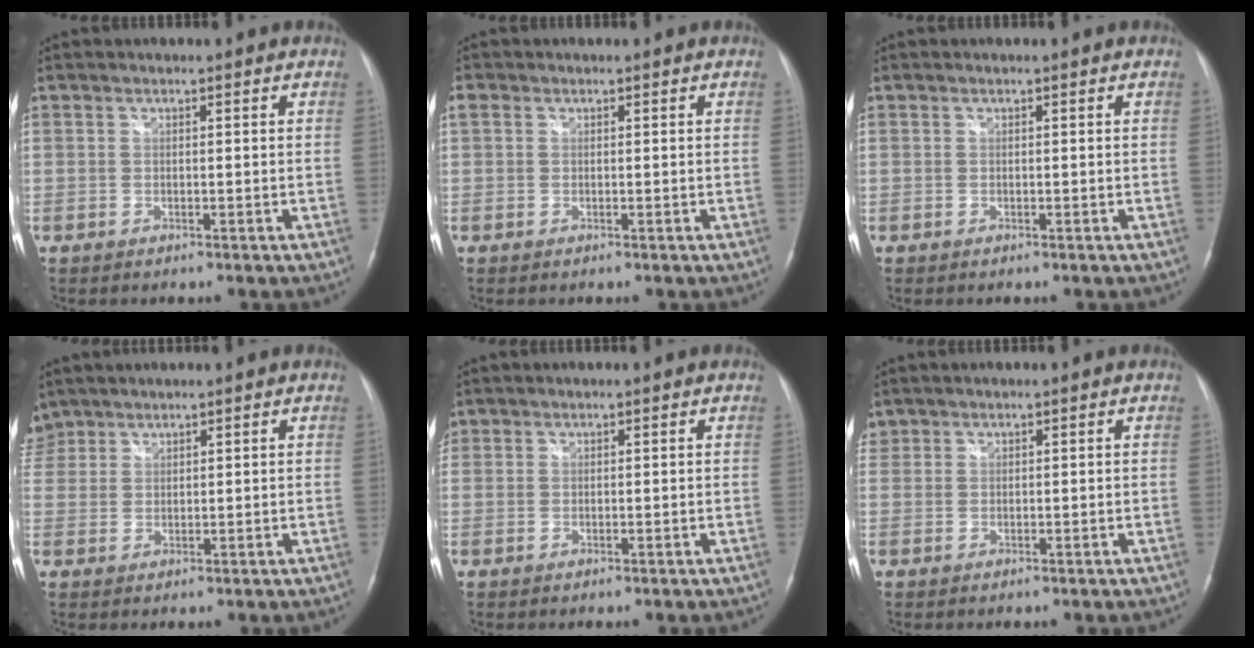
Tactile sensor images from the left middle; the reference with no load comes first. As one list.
[{"total": 1.1, "force": [0.4, 0.9, 0.4], "torque": [-0.013, 0.016, 0.009]}, {"total": 0.0}, {"total": 5.1, "force": [4.1, 3.0, 0.1], "torque": [-0.003, 0.014, 0.086]}, {"total": 1.3, "force": [1.0, 0.9, -0.1], "torque": [0.009, 0.008, 0.015]}, {"total": 2.0, "force": [1.4, 1.4, 0.0], "torque": [0.004, 0.011, 0.027]}]